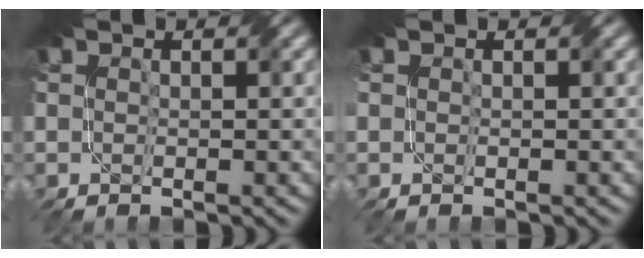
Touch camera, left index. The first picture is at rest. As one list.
[{"total": 0.0}]